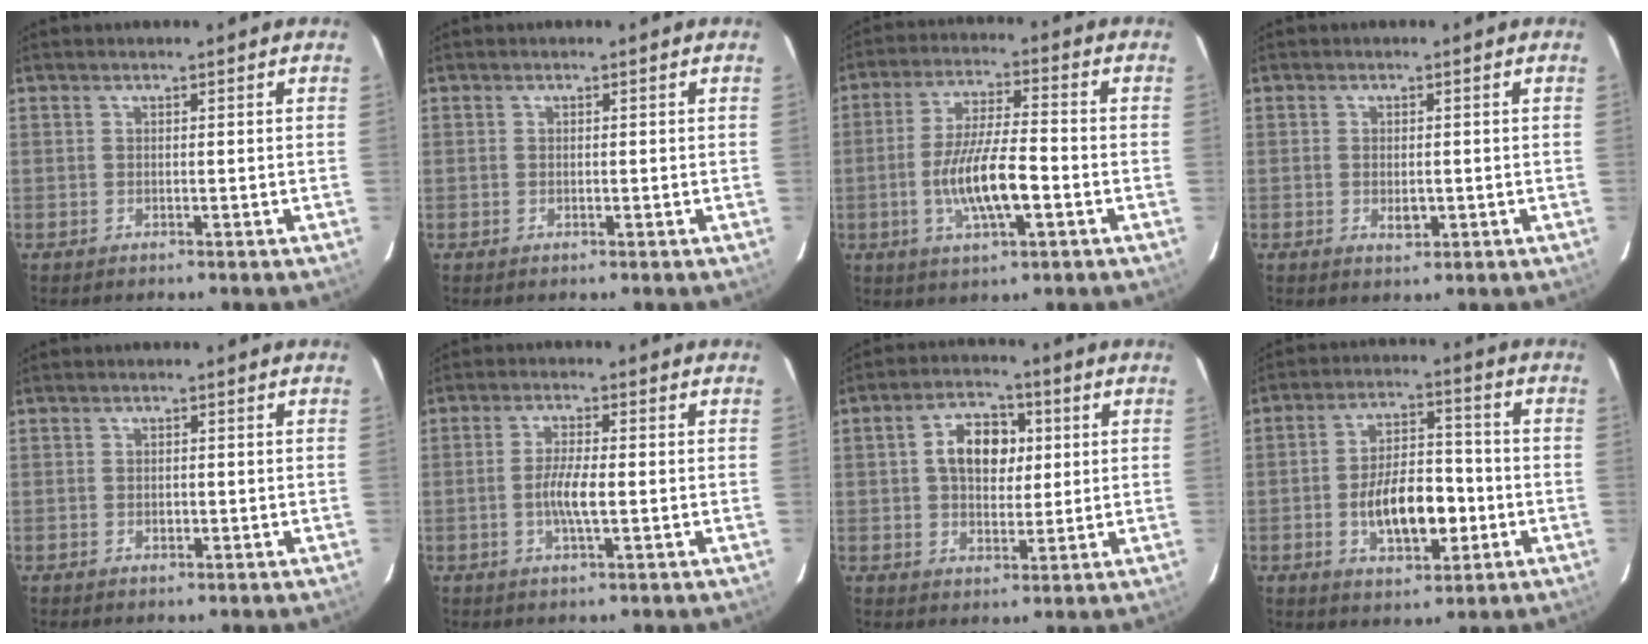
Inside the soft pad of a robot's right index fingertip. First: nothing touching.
{"total": 0.5, "force": [0.0, 0.5, -0.1], "torque": [0.005, 0.000, 0.001]}
{"total": 11.3, "force": [-3.2, 2.6, 10.5], "torque": [-0.203, -0.006, -0.055]}
{"total": 2.6, "force": [-0.5, 1.7, 1.9], "torque": [-0.031, -0.003, -0.006]}
{"total": 1.3, "force": [-0.2, 1.2, 0.4], "torque": [-0.004, 0.000, -0.002]}
{"total": 4.9, "force": [-0.9, 0.8, 4.7], "torque": [-0.090, -0.002, -0.017]}
{"total": 8.9, "force": [1.7, 6.0, 6.4], "torque": [-0.112, 0.025, 0.031]}
{"total": 12.2, "force": [-3.2, 5.9, 10.1], "torque": [-0.186, 0.013, -0.040]}